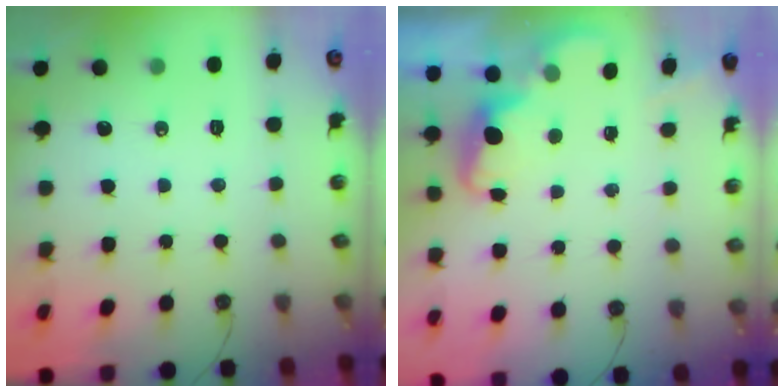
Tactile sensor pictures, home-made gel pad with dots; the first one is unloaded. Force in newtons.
{"total": 2.5, "press": 2.4, "slide": 0.7}